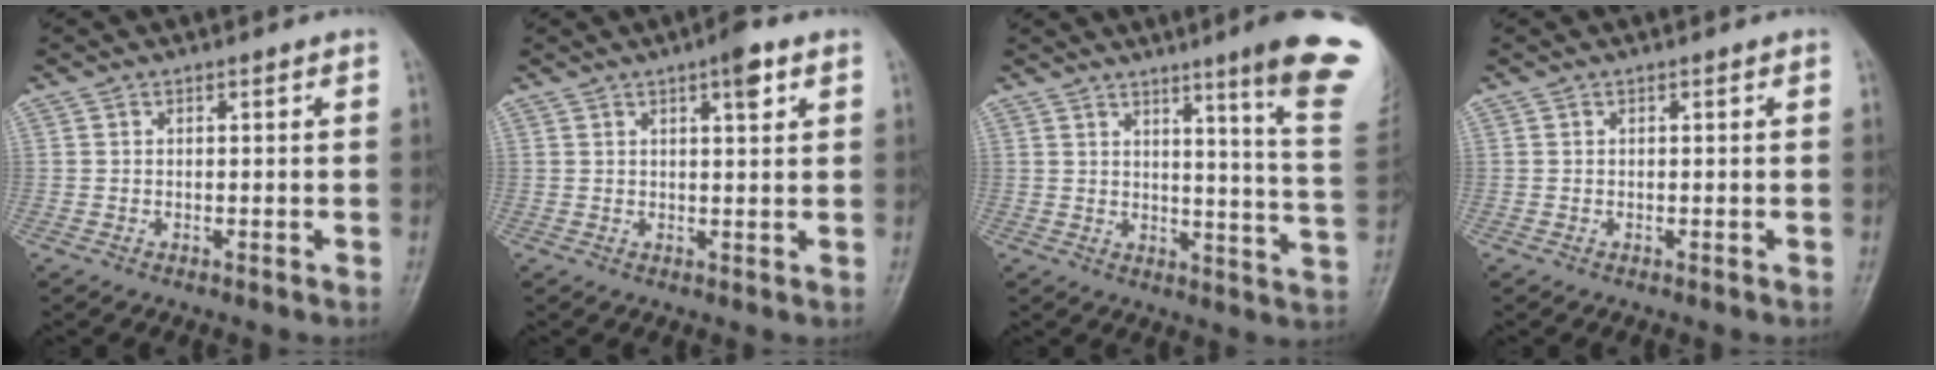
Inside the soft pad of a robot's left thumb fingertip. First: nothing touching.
{"total": 4.3, "force": [2.3, 1.1, 3.5], "torque": [-0.046, -0.008, 0.030]}
{"total": 16.6, "force": [10.0, 0.1, 13.2], "torque": [-0.150, -0.068, 0.115]}
{"total": 0.0}